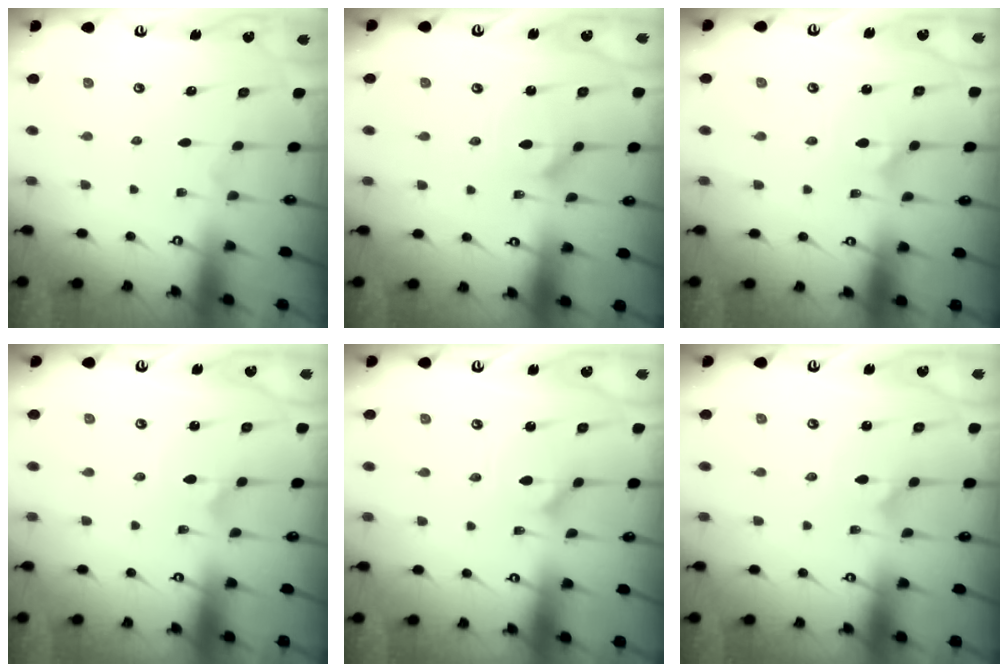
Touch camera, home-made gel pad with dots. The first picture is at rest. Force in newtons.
{"total": 2.0, "press": 2.0, "slide": 0.3}
{"total": 1.8, "press": 1.7, "slide": 0.5}
{"total": 1.0, "press": 1.0, "slide": 0.0}
{"total": 2.5, "press": 2.5, "slide": 0.3}
{"total": 1.4, "press": 1.4, "slide": 0.1}